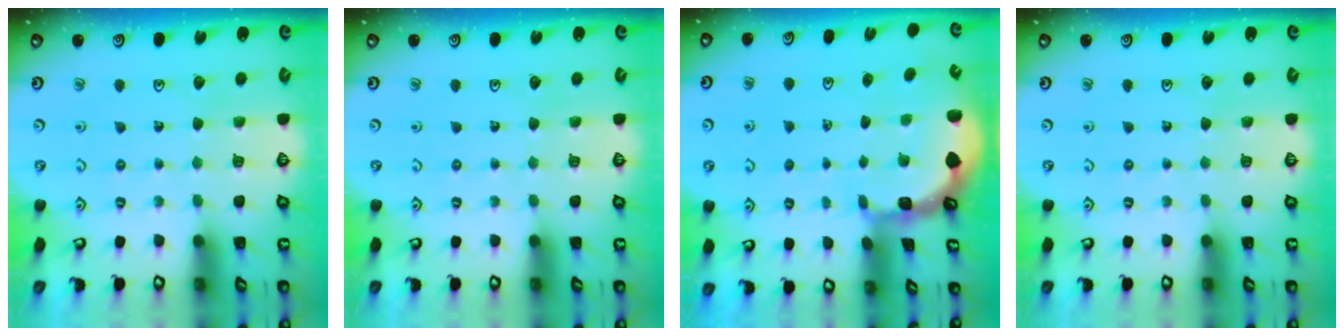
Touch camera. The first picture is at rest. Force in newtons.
{"total": 0.0}
{"total": 1.3, "press": 1.3, "slide": 0.2}
{"total": 0.0}